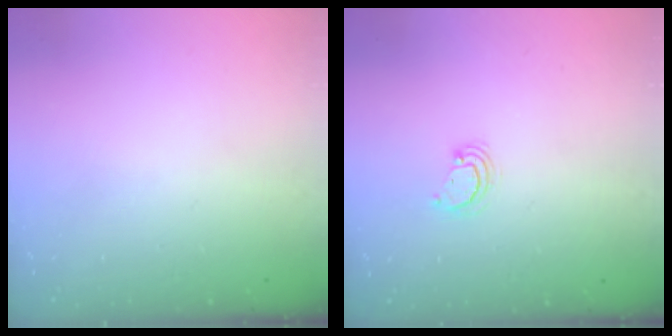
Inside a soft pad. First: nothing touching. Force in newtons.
{"total": 3.0, "press": 3.0, "slide": 0.2}